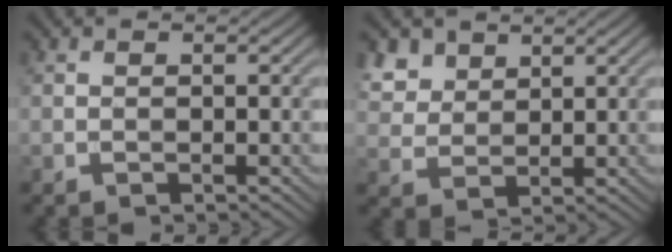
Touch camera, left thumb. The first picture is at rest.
{"total": 5.0, "force": [3.3, 3.2, 2.1], "torque": [-0.064, -0.003, 0.073]}